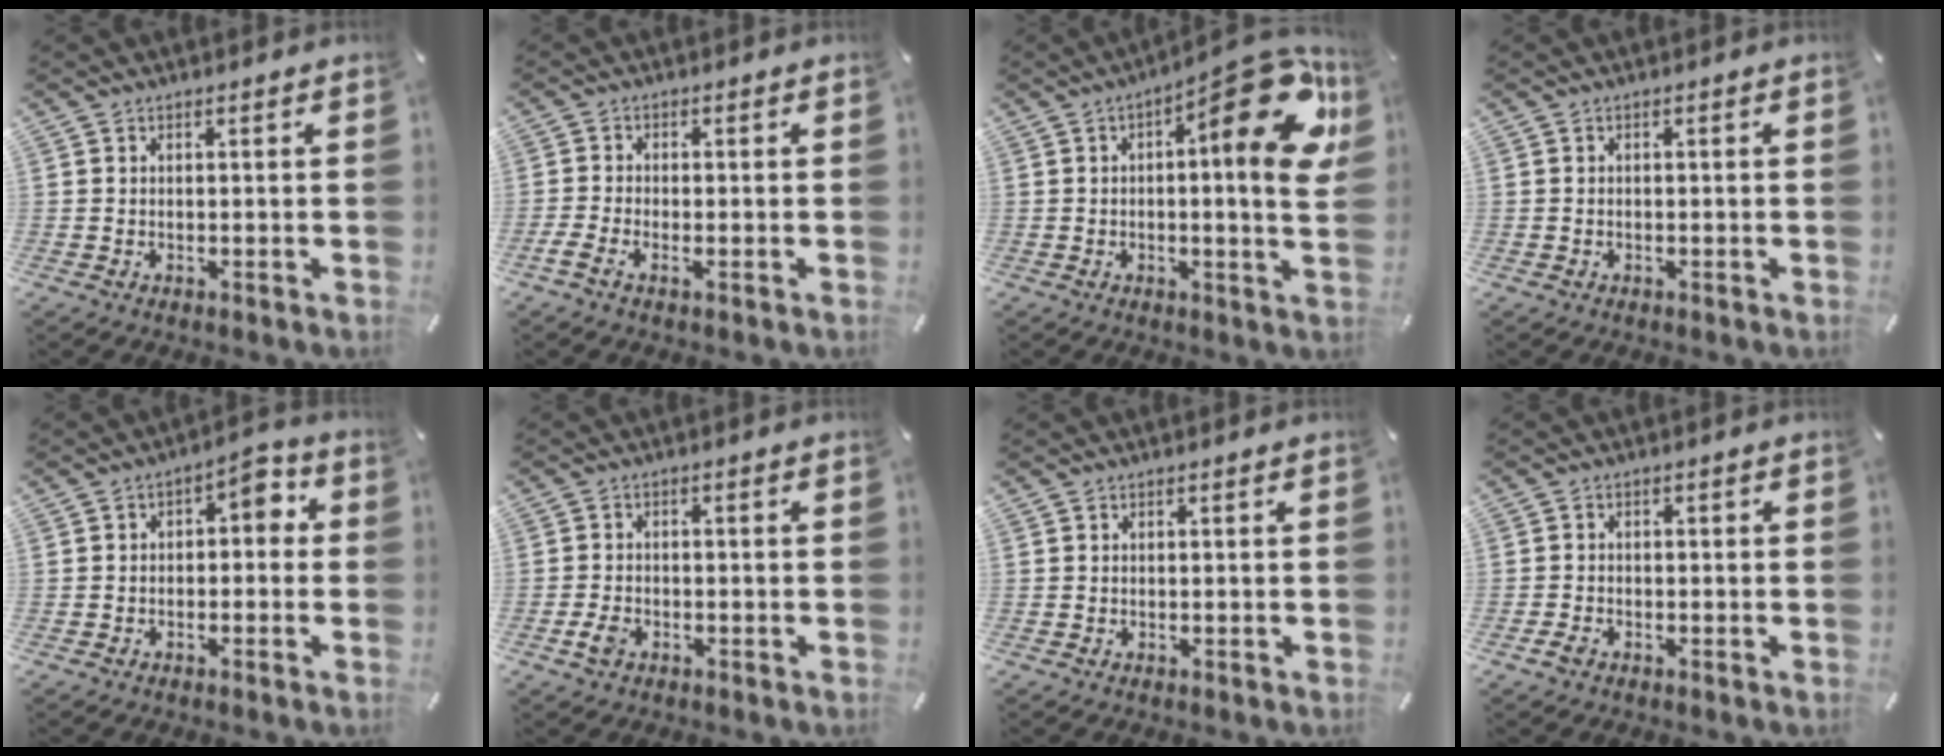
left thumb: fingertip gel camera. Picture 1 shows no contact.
{"total": 2.3, "force": [-1.0, 1.0, 1.8], "torque": [-0.037, 0.003, -0.021]}
{"total": 19.5, "force": [6.6, 5.6, 17.5], "torque": [-0.216, -0.058, 0.097]}
{"total": 0.0}
{"total": 4.5, "force": [-0.4, 2.9, 3.5], "torque": [-0.047, 0.009, -0.018]}
{"total": 2.9, "force": [-1.5, 1.9, 1.6], "torque": [-0.048, 0.000, -0.032]}
{"total": 0.0}
{"total": 2.0, "force": [-1.2, 1.4, 0.7], "torque": [-0.014, 0.007, -0.024]}